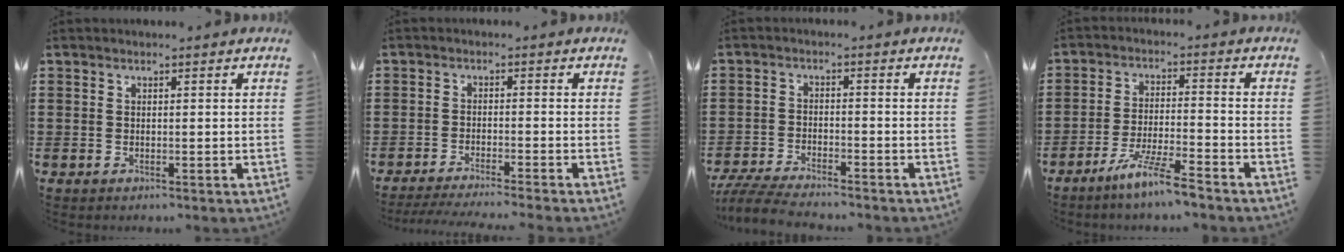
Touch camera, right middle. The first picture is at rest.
{"total": 2.8, "force": [-2.6, -0.5, 1.1], "torque": [-0.019, -0.002, -0.052]}
{"total": 5.4, "force": [-5.0, 0.3, 1.8], "torque": [-0.046, -0.009, -0.101]}
{"total": 7.0, "force": [-5.6, -0.1, 4.2], "torque": [-0.085, -0.011, -0.105]}